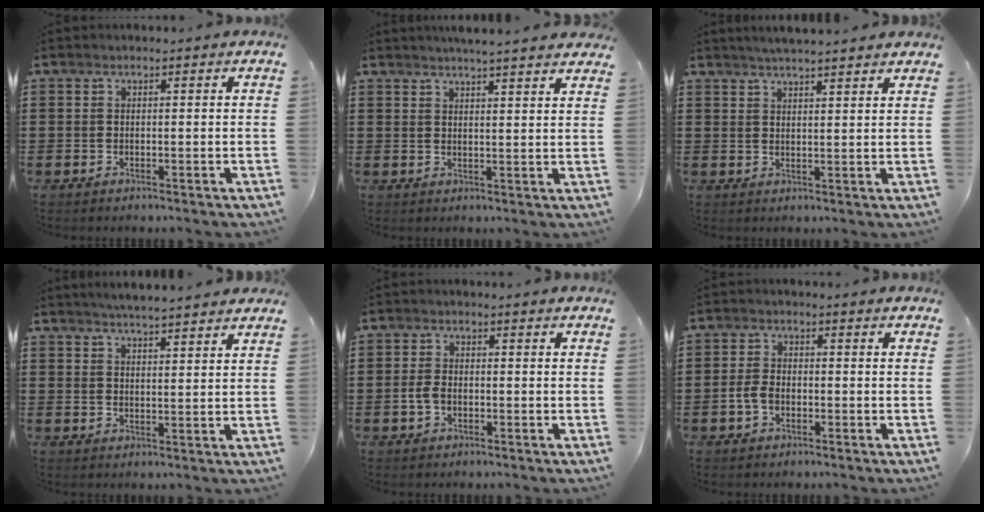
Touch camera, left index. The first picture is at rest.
{"total": 3.3, "force": [3.2, -0.4, 0.9], "torque": [-0.027, -0.008, 0.058]}
{"total": 3.0, "force": [2.9, -0.4, 0.7], "torque": [-0.021, -0.007, 0.052]}
{"total": 3.4, "force": [3.4, -0.3, 0.7], "torque": [-0.024, -0.011, 0.060]}
{"total": 2.5, "force": [-0.6, 1.5, 1.9], "torque": [-0.053, -0.004, -0.017]}
{"total": 3.1, "force": [-1.0, 1.9, 2.2], "torque": [-0.064, -0.005, -0.026]}